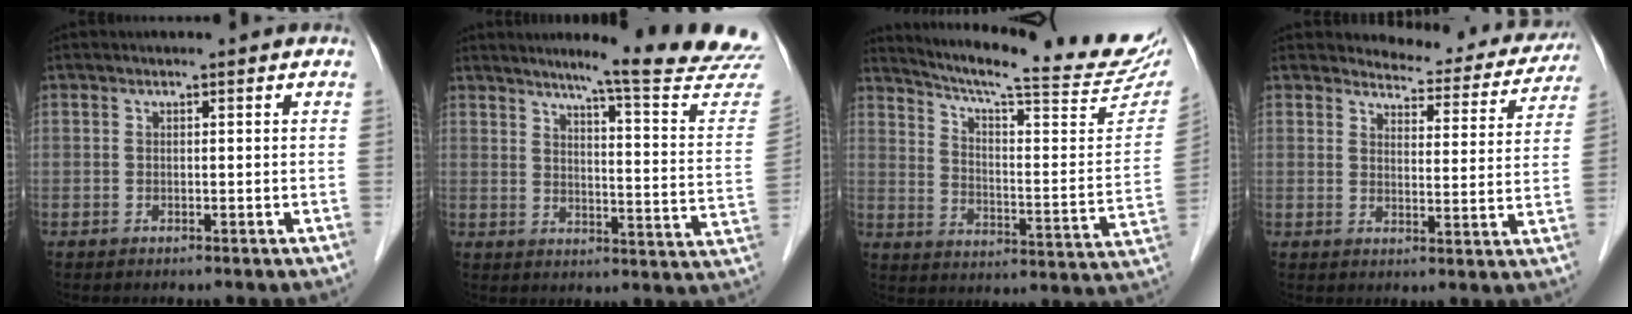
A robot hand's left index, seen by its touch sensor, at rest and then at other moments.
{"total": 18.9, "force": [17.1, -1.3, 7.9], "torque": [-0.102, -0.098, 0.197]}
{"total": 25.0, "force": [22.4, 1.2, 11.1], "torque": [-0.170, -0.067, 0.290]}
{"total": 12.1, "force": [11.5, 3.3, 1.5], "torque": [0.003, -0.023, 0.120]}